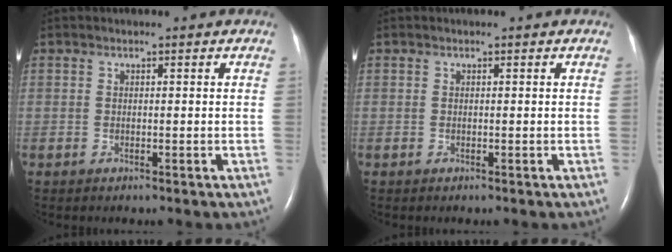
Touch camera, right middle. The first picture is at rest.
{"total": 0.0}